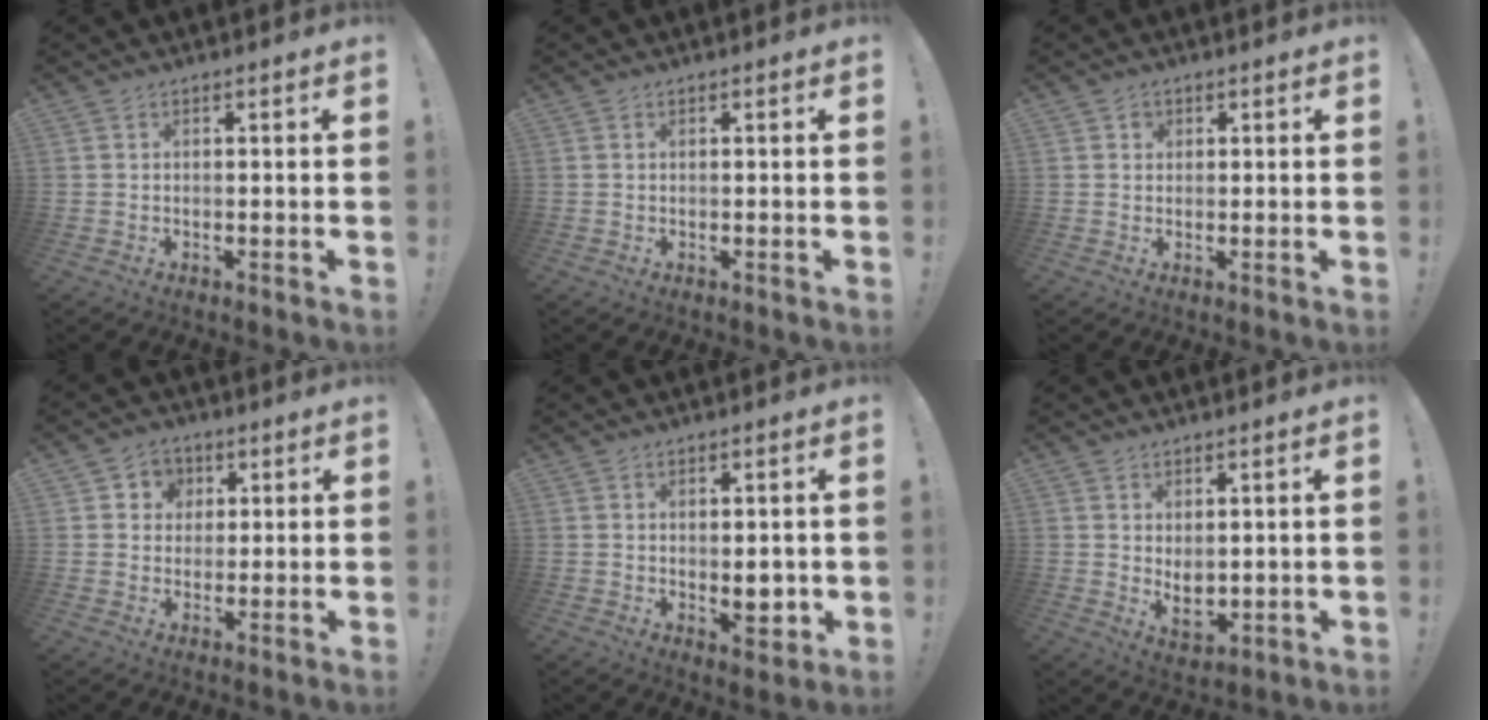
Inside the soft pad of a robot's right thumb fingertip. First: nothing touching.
{"total": 0.0}
{"total": 1.5, "force": [0.6, 1.4, 0.2], "torque": [-0.001, -0.001, 0.010]}
{"total": 5.5, "force": [1.1, 5.3, 1.1], "torque": [-0.018, -0.003, 0.023]}
{"total": 4.9, "force": [0.1, 2.9, 4.0], "torque": [-0.044, -0.002, 0.002]}
{"total": 4.8, "force": [2.0, 2.9, 3.2], "torque": [-0.031, -0.019, 0.038]}